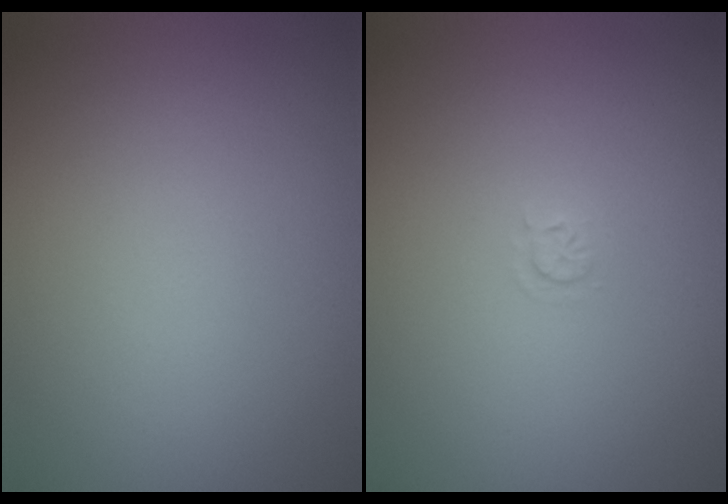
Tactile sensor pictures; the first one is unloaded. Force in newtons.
{"total": 0.7, "press": 0.3, "slide": 0.6}